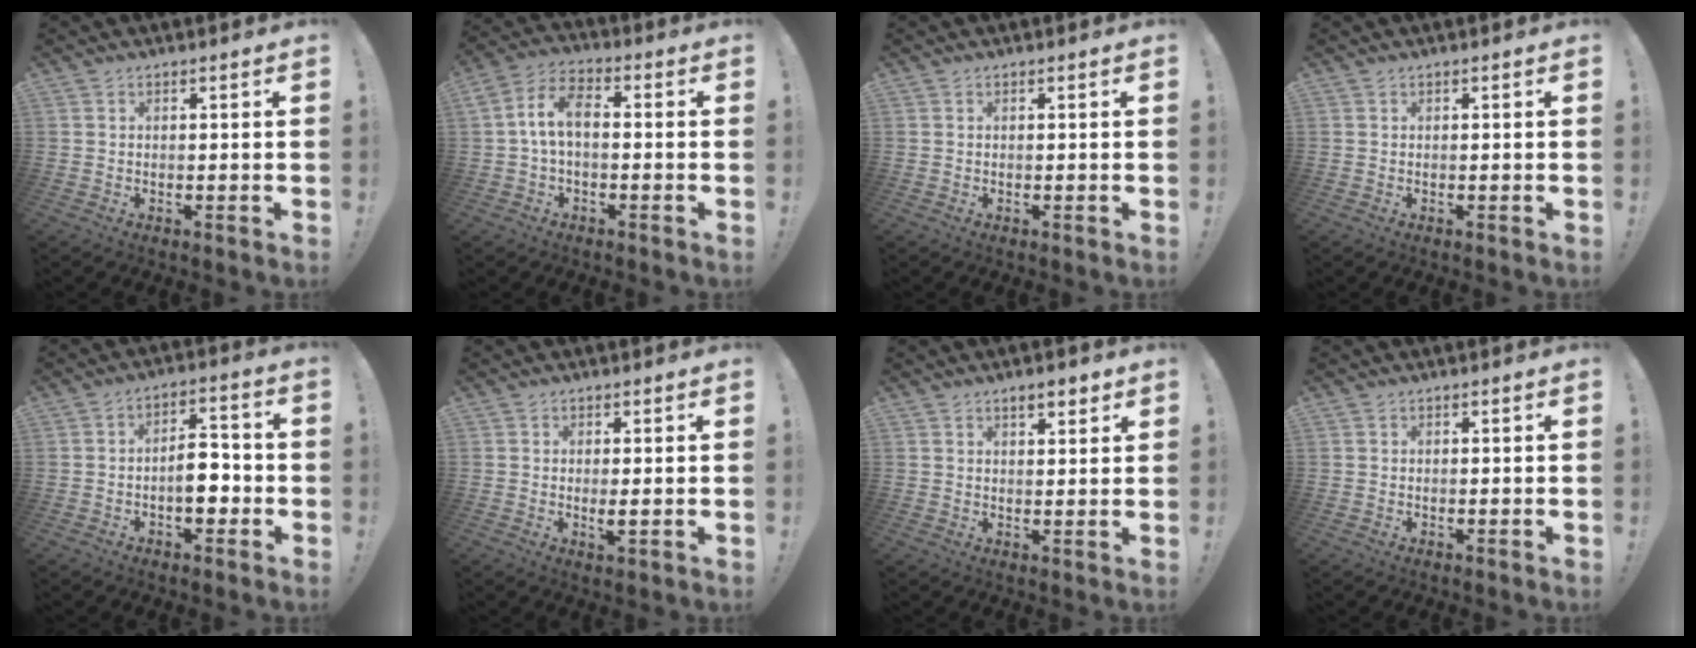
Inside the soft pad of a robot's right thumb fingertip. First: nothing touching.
{"total": 8.6, "force": [0.1, 4.7, 7.2], "torque": [-0.133, 0.010, 0.005]}
{"total": 0.0}
{"total": 0.0}
{"total": 9.4, "force": [-2.2, 5.2, 7.5], "torque": [-0.118, 0.018, -0.038]}
{"total": 2.3, "force": [0.2, 0.3, 2.3], "torque": [-0.025, -0.009, 0.001]}
{"total": 4.2, "force": [2.8, 1.7, 2.6], "torque": [-0.027, -0.013, 0.044]}
{"total": 0.0}